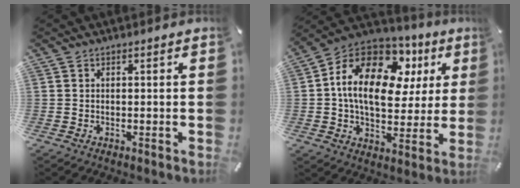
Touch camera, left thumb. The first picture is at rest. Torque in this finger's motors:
{"motor_torque": [2.50, 2.51, 2.17, -0.60, 0.27]}